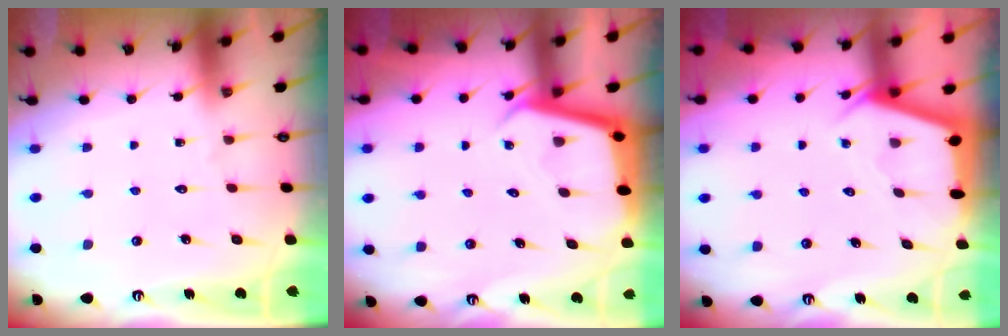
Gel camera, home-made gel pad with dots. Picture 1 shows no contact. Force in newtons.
{"total": 3.9, "press": 3.9, "slide": 0.3}
{"total": 2.8, "press": 2.8, "slide": 0.4}